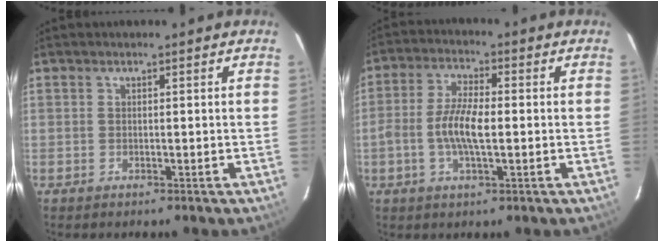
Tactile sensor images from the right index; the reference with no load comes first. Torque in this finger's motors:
{"motor_torque": [0.26, -0.01, 0.43, 0.08]}